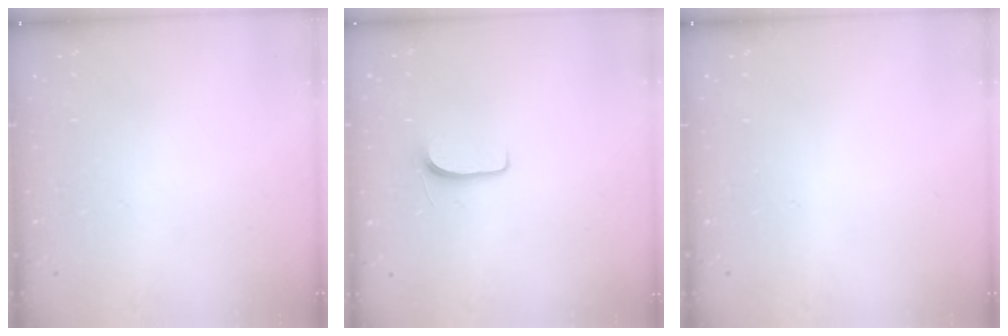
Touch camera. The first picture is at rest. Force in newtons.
{"total": 5.4, "press": 5.4, "slide": 0.6}
{"total": 0.0}